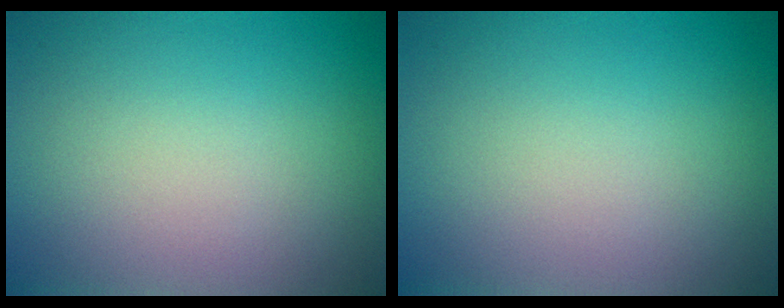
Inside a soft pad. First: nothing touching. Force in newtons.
{"total": 0.0}